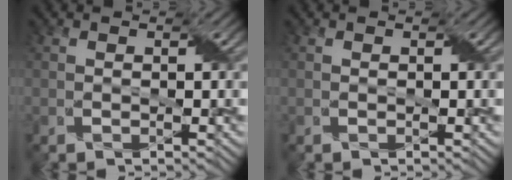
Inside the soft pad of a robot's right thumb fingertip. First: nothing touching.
{"total": 0.0}